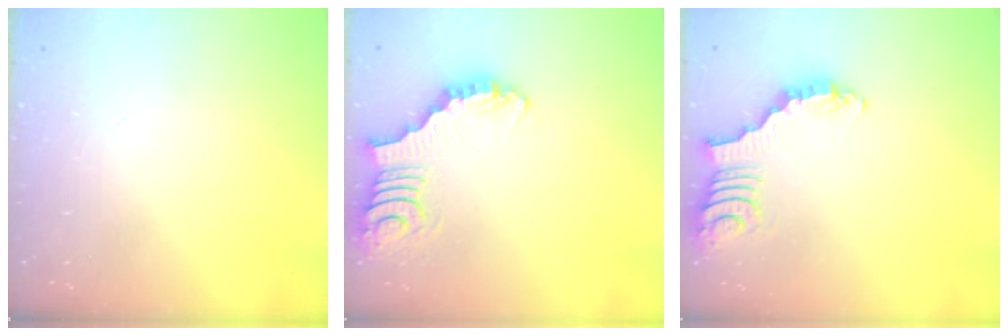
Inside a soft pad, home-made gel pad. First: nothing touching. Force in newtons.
{"total": 3.4, "press": 3.3, "slide": 0.5}
{"total": 2.8, "press": 2.8, "slide": 0.4}